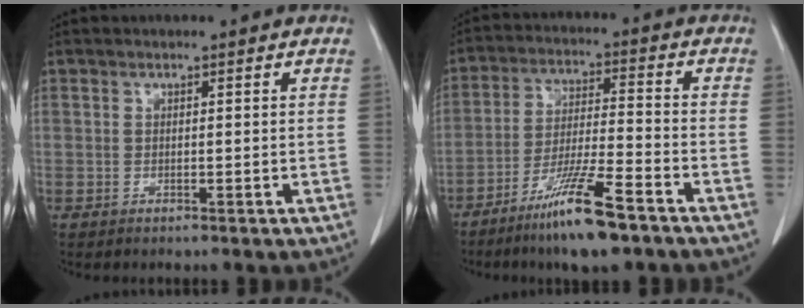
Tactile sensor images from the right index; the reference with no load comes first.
{"total": 11.7, "force": [-7.8, 0.5, 8.8], "torque": [-0.166, -0.028, -0.141]}